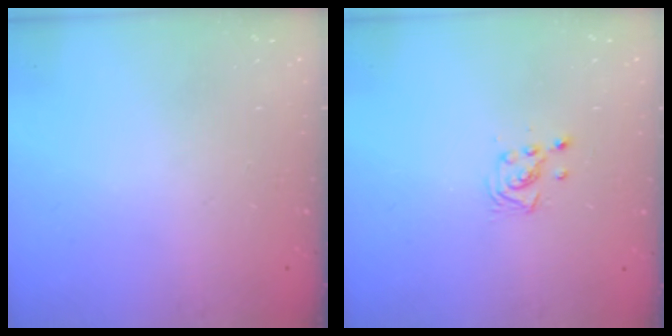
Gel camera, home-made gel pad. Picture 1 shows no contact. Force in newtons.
{"total": 3.0, "press": 2.9, "slide": 0.5}